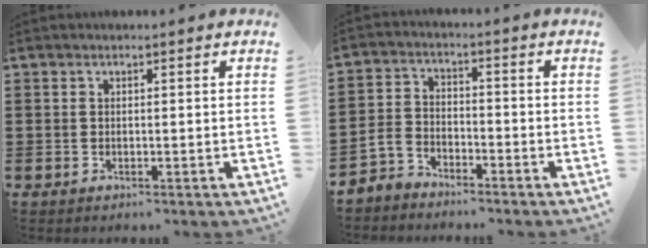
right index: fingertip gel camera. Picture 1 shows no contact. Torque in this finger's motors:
{"motor_torque": [2.14, 0.00, 0.06, 0.00]}